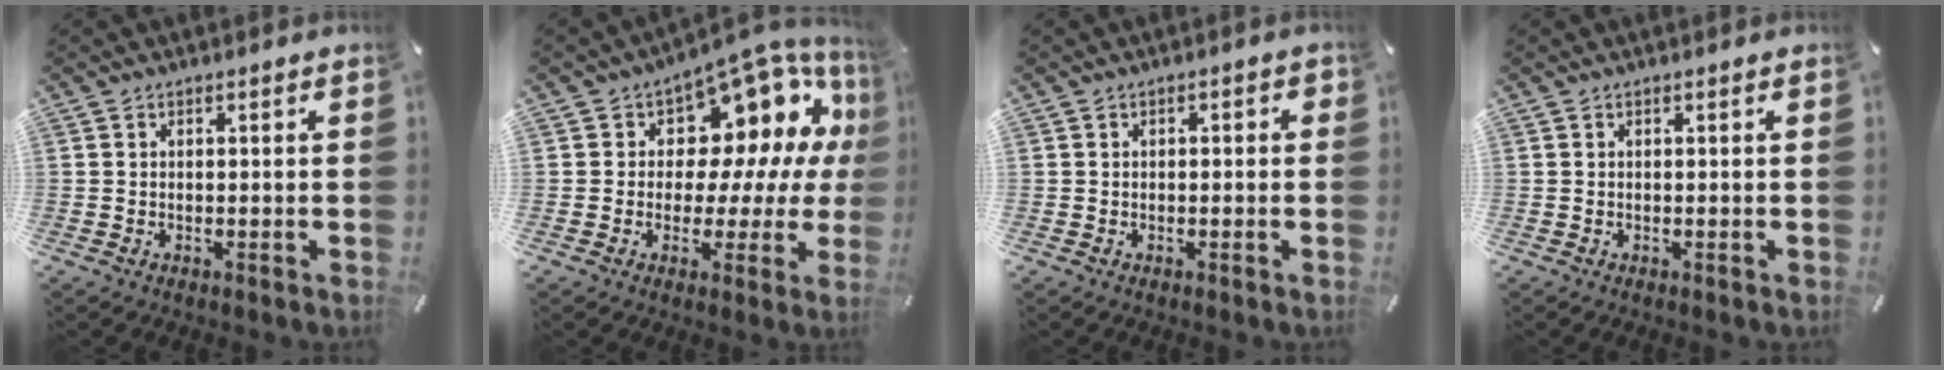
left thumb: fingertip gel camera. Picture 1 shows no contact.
{"total": 12.8, "force": [6.8, 8.3, 7.0], "torque": [-0.085, -0.076, 0.117]}
{"total": 1.2, "force": [-0.7, 1.0, 0.3], "torque": [-0.005, 0.005, -0.016]}
{"total": 0.0}